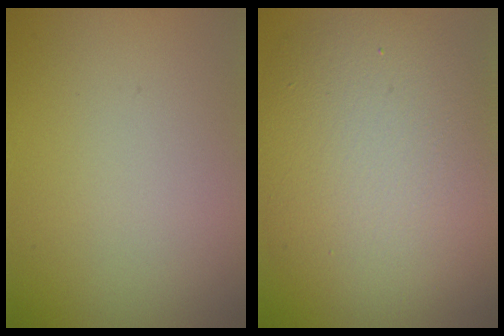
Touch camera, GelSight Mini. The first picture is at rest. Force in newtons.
{"total": 10.7, "press": 10.7, "slide": 0.5}